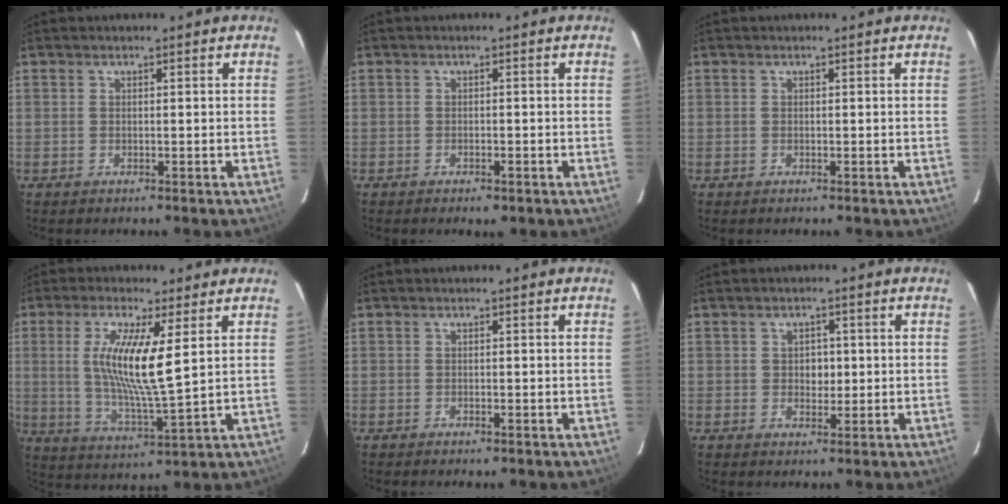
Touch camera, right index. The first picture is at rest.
{"total": 2.0, "force": [-1.4, 0.9, 1.1], "torque": [-0.023, -0.002, -0.018]}
{"total": 0.0}
{"total": 11.9, "force": [2.8, 1.3, 11.5], "torque": [-0.223, -0.012, 0.054]}
{"total": 1.1, "force": [-0.8, 0.5, 0.6], "torque": [-0.010, -0.001, -0.010]}
{"total": 2.6, "force": [0.1, 2.3, 1.3], "torque": [-0.019, 0.006, 0.000]}